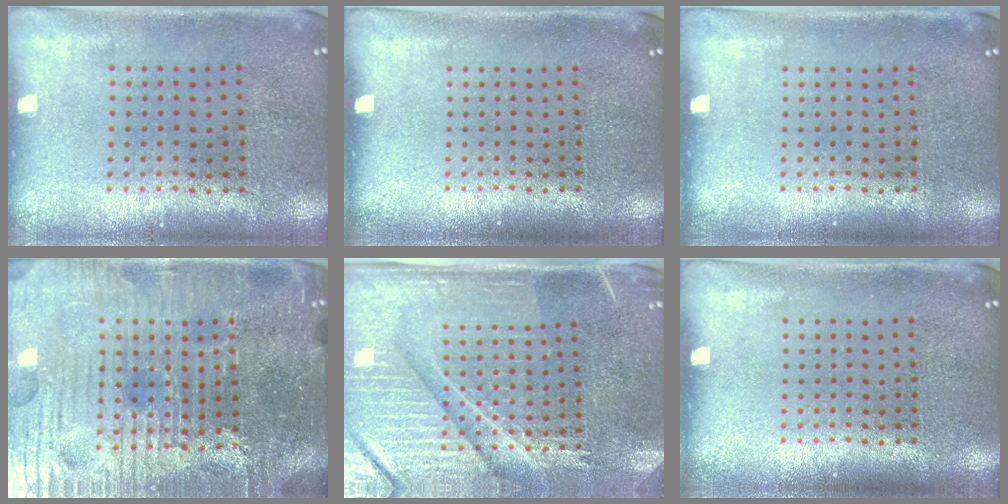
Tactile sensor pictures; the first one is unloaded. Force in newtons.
{"total": 0.0}
{"total": 0.0}
{"total": 6.0, "press": 5.6, "slide": 2.1}
{"total": 4.6, "press": 4.3, "slide": 1.8}
{"total": 0.0}